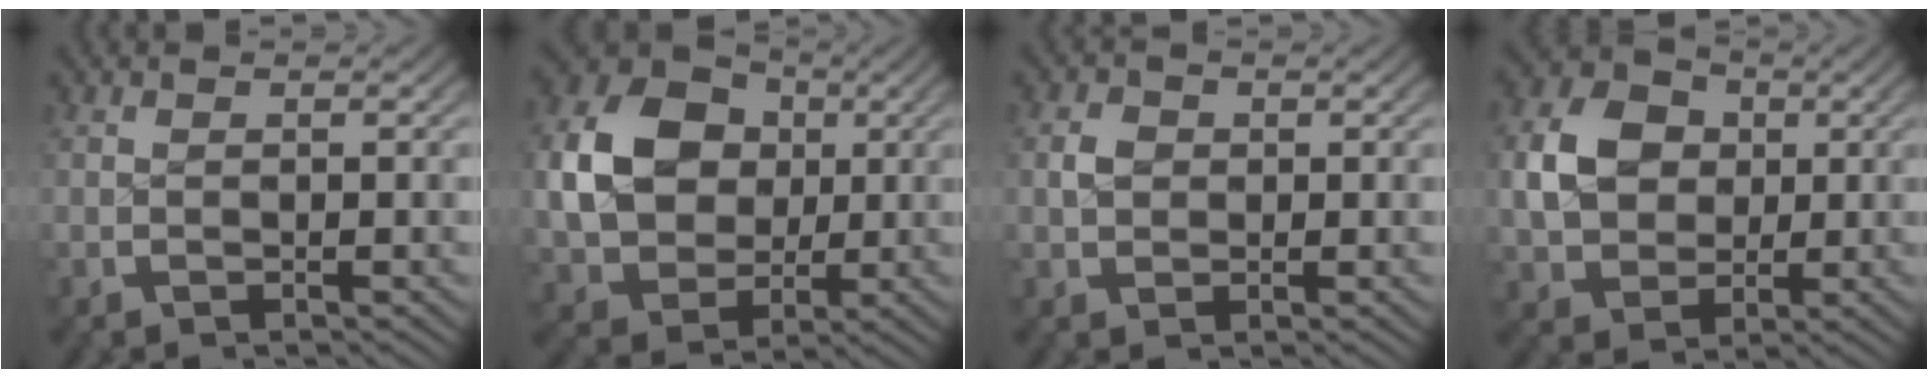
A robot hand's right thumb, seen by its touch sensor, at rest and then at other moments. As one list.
[{"total": 13.3, "force": [1.8, 10.9, 7.5], "torque": [-0.173, -0.030, 0.042]}, {"total": 1.9, "force": [0.5, 1.8, 0.2], "torque": [-0.006, -0.005, 0.012]}, {"total": 8.2, "force": [1.3, 6.9, 4.4], "torque": [-0.098, -0.023, 0.036]}]